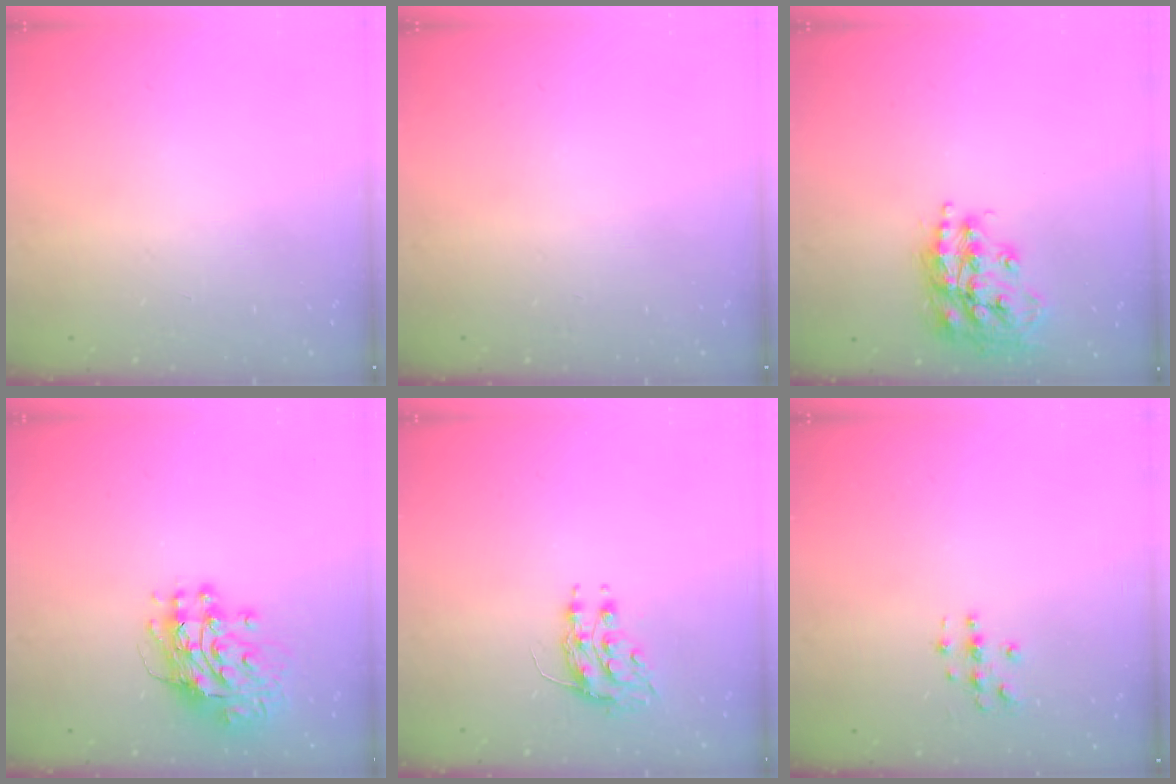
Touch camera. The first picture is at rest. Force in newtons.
{"total": 0.0}
{"total": 17.1, "press": 17.0, "slide": 1.5}
{"total": 12.0, "press": 11.9, "slide": 1.7}
{"total": 8.1, "press": 8.1, "slide": 0.7}
{"total": 2.8, "press": 2.8, "slide": 0.3}